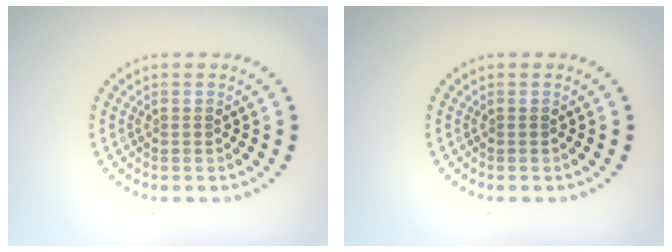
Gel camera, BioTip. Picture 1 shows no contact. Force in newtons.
{"total": 0.0}